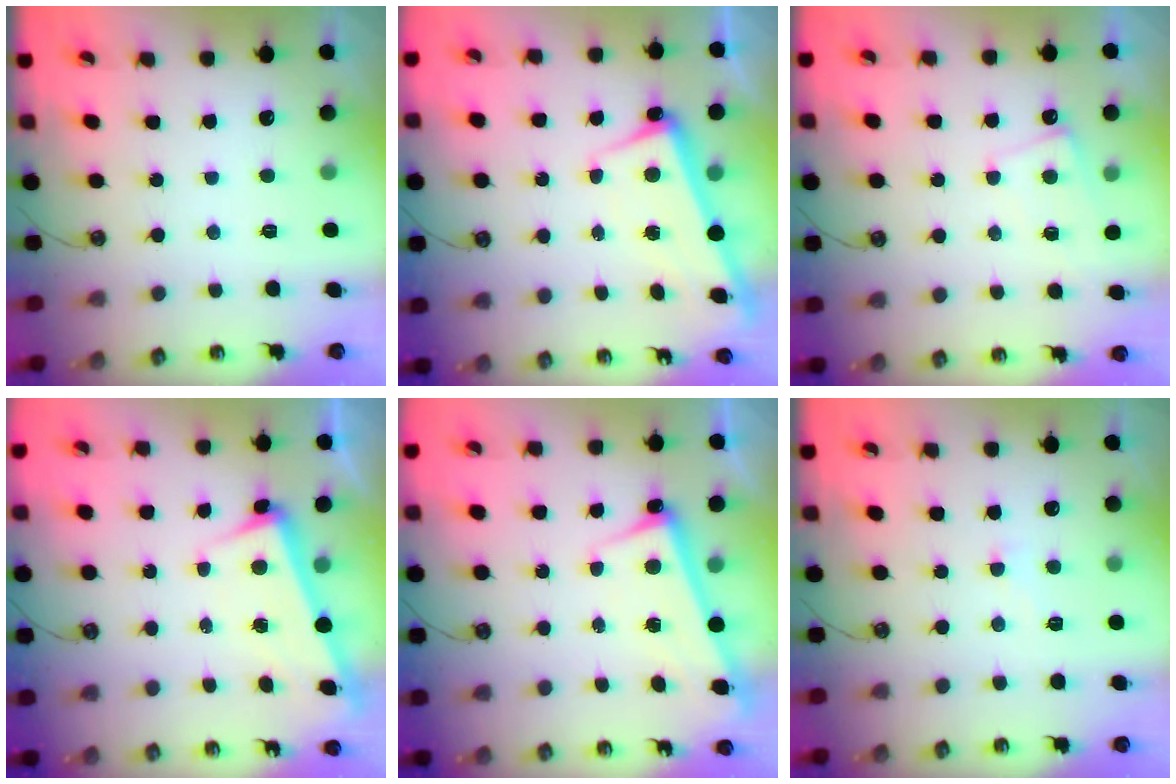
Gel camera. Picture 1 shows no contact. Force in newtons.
{"total": 2.4, "press": 2.2, "slide": 0.9}
{"total": 0.0}
{"total": 3.5, "press": 3.3, "slide": 1.1}
{"total": 2.4, "press": 2.3, "slide": 0.7}
{"total": 2.0, "press": 1.7, "slide": 1.0}